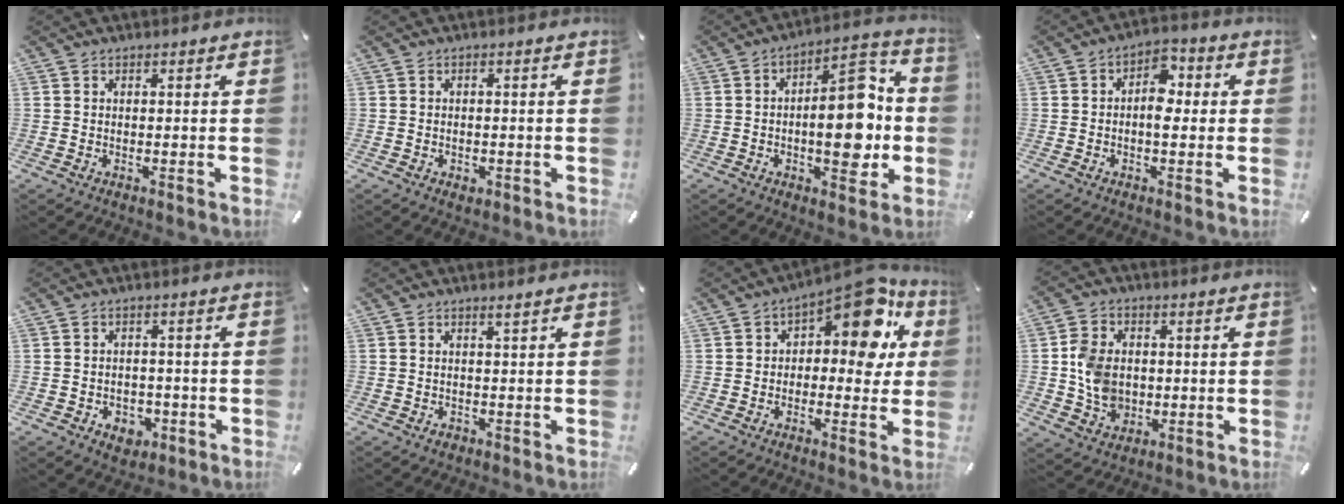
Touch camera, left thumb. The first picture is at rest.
{"total": 1.4, "force": [-0.5, 1.0, 0.9], "torque": [-0.017, 0.003, -0.011]}
{"total": 16.9, "force": [-1.6, 8.2, 14.7], "torque": [-0.197, 0.002, -0.030]}
{"total": 6.6, "force": [0.0, 4.0, 5.2], "torque": [-0.065, 0.005, -0.007]}
{"total": 4.8, "force": [-1.9, 3.9, 2.0], "torque": [-0.023, 0.007, -0.032]}
{"total": 1.1, "force": [0.3, 0.4, 1.0], "torque": [-0.020, 0.001, 0.005]}
{"total": 12.9, "force": [6.2, 6.8, 9.0], "torque": [-0.106, -0.055, 0.104]}
{"total": 10.1, "force": [-0.4, 8.8, 5.0], "torque": [-0.115, 0.013, -0.005]}